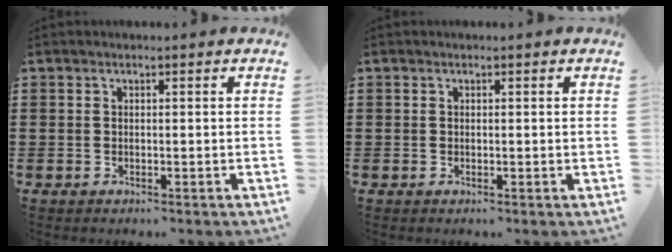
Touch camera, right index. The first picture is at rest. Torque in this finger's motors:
{"motor_torque": [0.11, 0.05, 0.00, 0.00]}